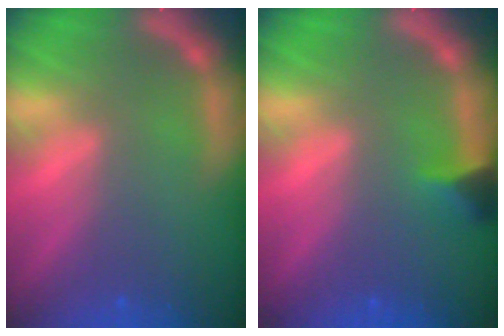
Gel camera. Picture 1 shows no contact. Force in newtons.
{"total": 1.9}